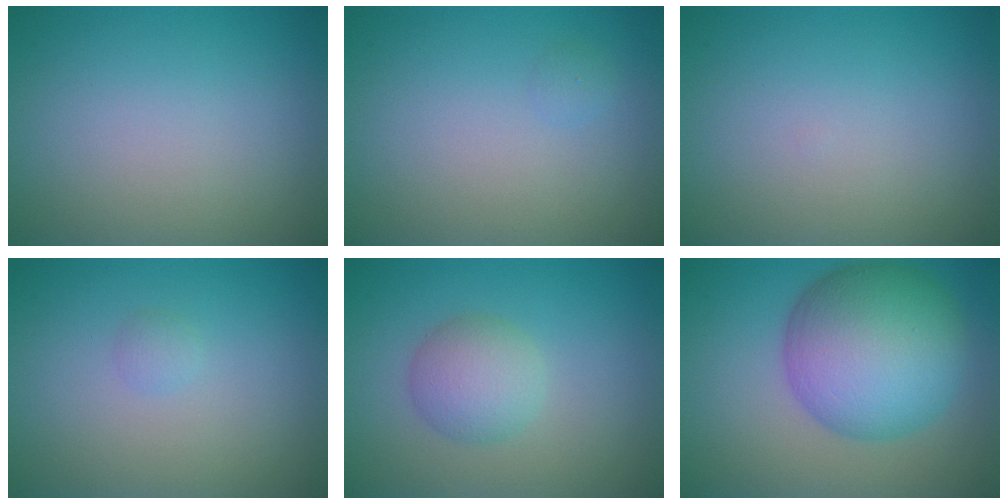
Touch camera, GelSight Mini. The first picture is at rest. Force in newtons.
{"total": 0.7, "press": 0.7, "slide": 0.1}
{"total": 0.0}
{"total": 0.7, "press": 0.7, "slide": 0.0}
{"total": 3.2, "press": 3.2, "slide": 0.1}
{"total": 11.1, "press": 11.1, "slide": 0.2}